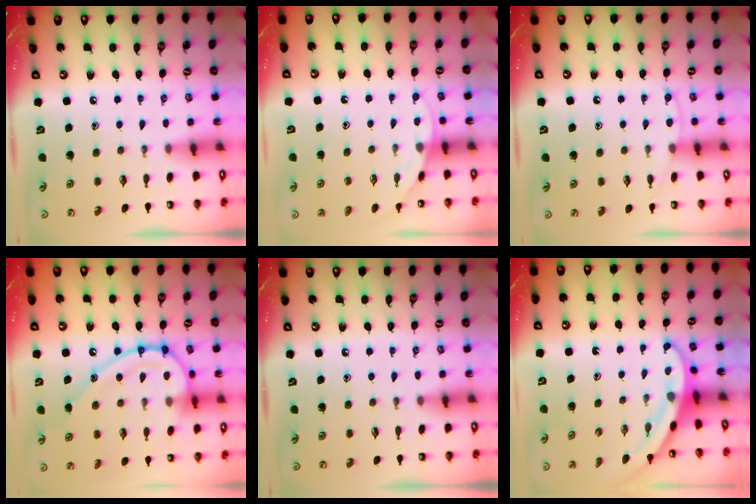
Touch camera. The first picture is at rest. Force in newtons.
{"total": 4.8, "press": 4.7, "slide": 0.5}
{"total": 6.0, "press": 6.0, "slide": 0.7}
{"total": 16.4, "press": 16.3, "slide": 1.7}
{"total": 0.0}
{"total": 3.0, "press": 3.0, "slide": 0.1}